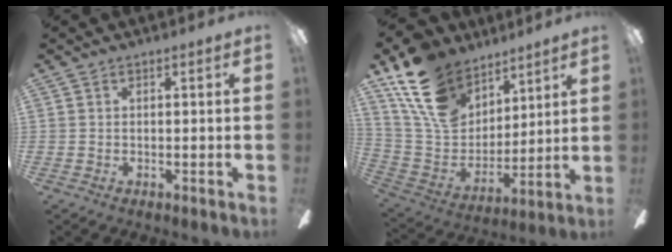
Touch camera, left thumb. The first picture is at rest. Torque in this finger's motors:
{"motor_torque": [1.43, 0.79, 1.30, -1.47, 0.51]}